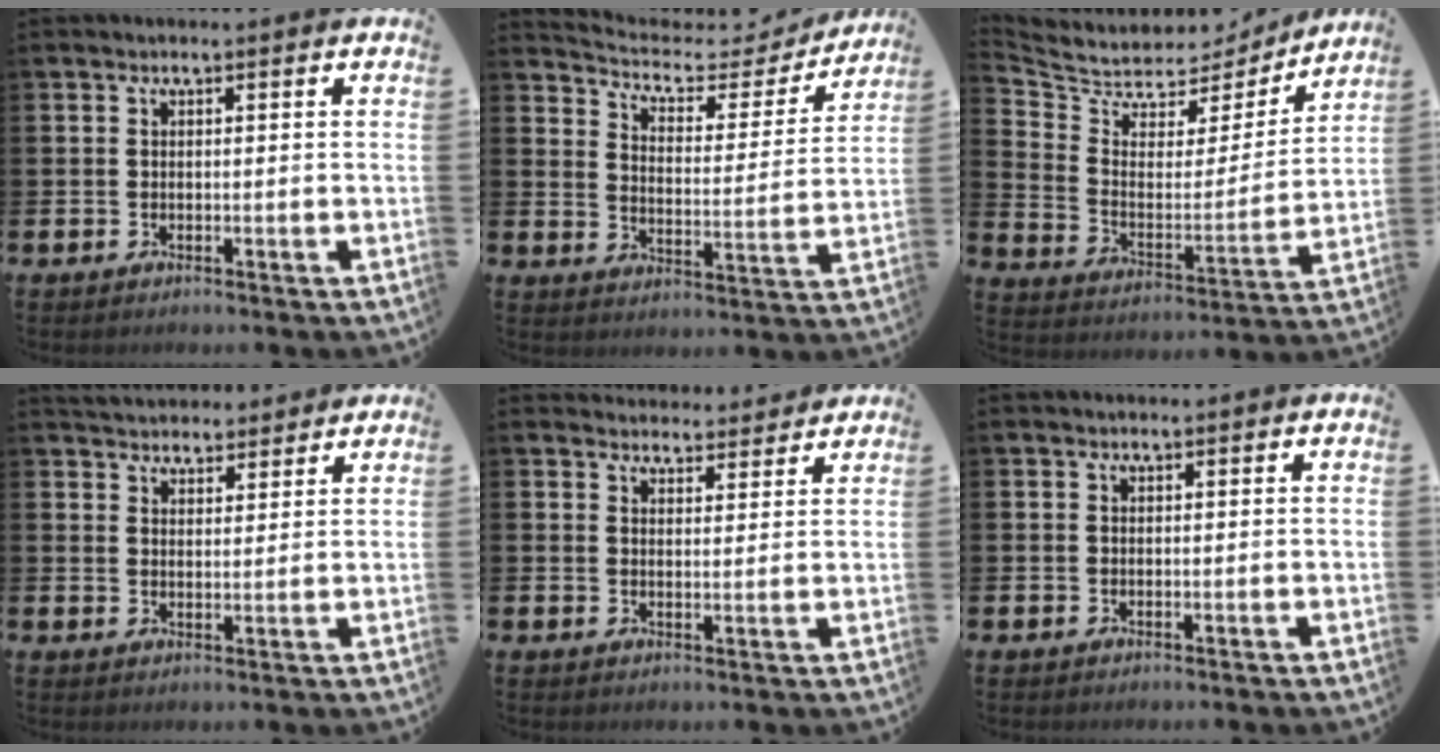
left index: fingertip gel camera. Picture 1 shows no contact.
{"total": 5.0, "force": [4.3, 2.3, 1.5], "torque": [-0.055, -0.035, 0.062]}
{"total": 5.9, "force": [5.5, 2.2, 0.1], "torque": [-0.048, -0.053, 0.090]}
{"total": 4.2, "force": [4.1, 0.9, -0.3], "torque": [-0.007, -0.019, 0.076]}
{"total": 3.8, "force": [3.7, 0.7, -0.3], "torque": [-0.004, -0.020, 0.068]}
{"total": 0.0}